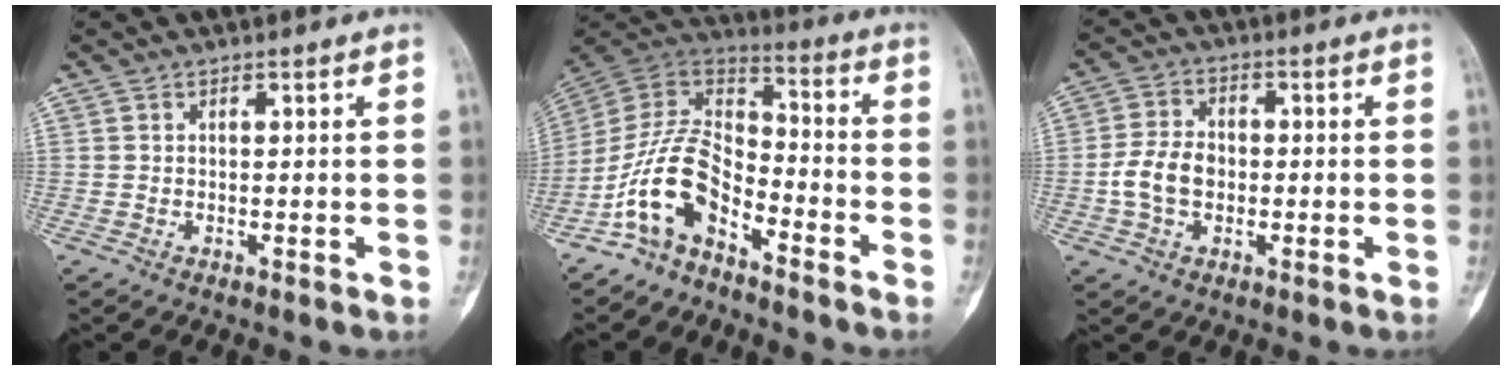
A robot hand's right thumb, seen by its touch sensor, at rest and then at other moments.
{"total": 13.0, "force": [-7.5, 6.8, 8.1], "torque": [-0.146, 0.083, -0.154]}
{"total": 7.3, "force": [-1.1, 5.2, 4.9], "torque": [-0.090, 0.018, -0.025]}